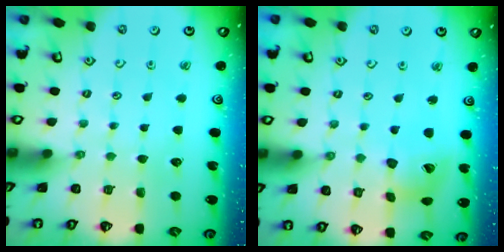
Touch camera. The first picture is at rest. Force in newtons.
{"total": 11.9, "press": 11.8, "slide": 1.5}